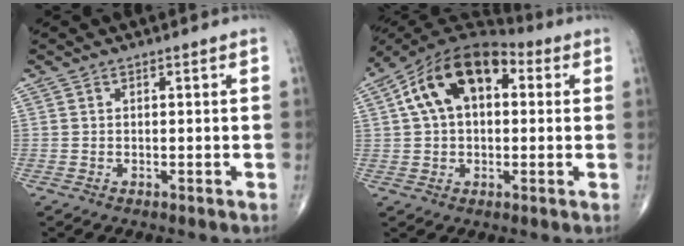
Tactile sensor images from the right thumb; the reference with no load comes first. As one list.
[{"total": 15.9, "force": [3.7, 9.7, 12.0], "torque": [-0.197, 0.034, 0.052]}]